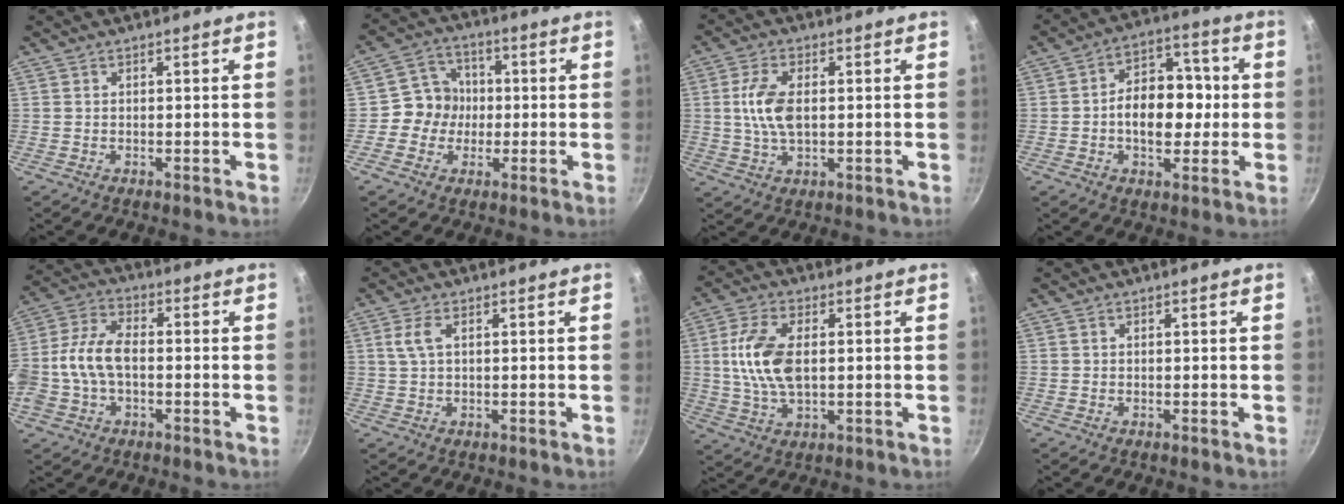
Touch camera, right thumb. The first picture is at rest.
{"total": 8.1, "force": [-0.9, 7.5, 3.0], "torque": [-0.012, 0.022, -0.028]}
{"total": 7.8, "force": [0.7, 3.9, 6.7], "torque": [-0.144, 0.000, 0.014]}
{"total": 12.6, "force": [-0.6, 8.1, 9.6], "torque": [-0.112, 0.030, -0.015]}
{"total": 11.9, "force": [-1.3, 7.1, 9.4], "torque": [-0.204, 0.035, -0.029]}
{"total": 3.1, "force": [1.0, 1.4, 2.6], "torque": [-0.070, 0.010, 0.022]}
{"total": 11.3, "force": [1.1, 5.8, 9.6], "torque": [-0.203, 0.001, 0.024]}
{"total": 0.0}